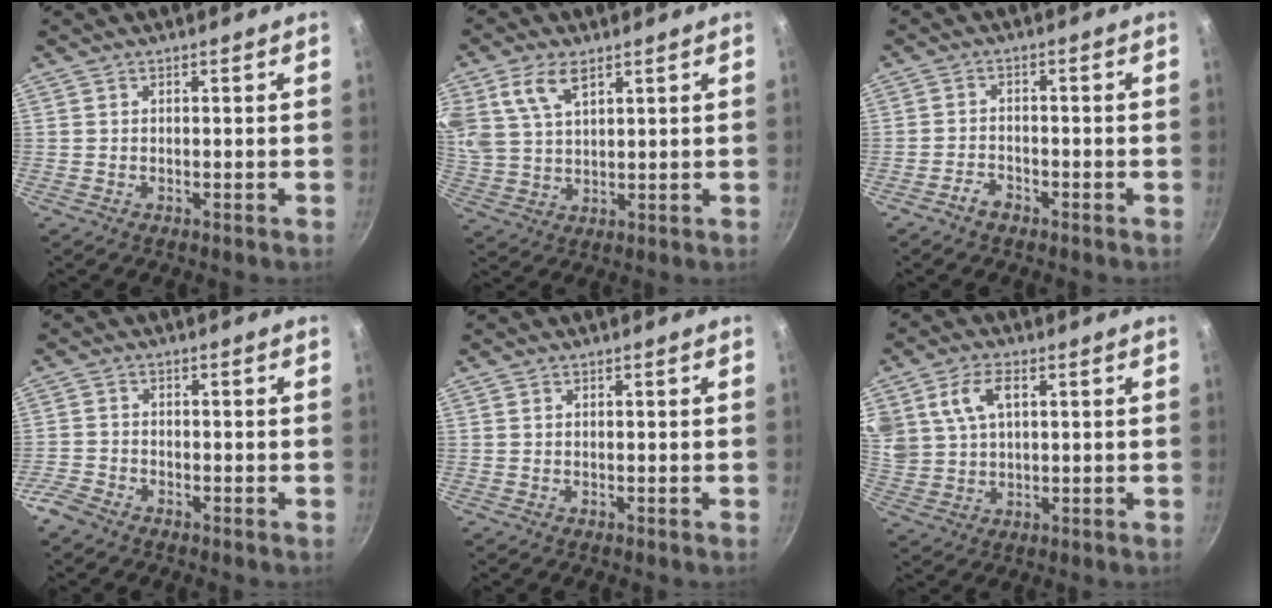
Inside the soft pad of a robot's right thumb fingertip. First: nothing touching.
{"total": 8.8, "force": [4.6, 4.7, 5.9], "torque": [-0.108, -0.014, 0.095]}
{"total": 2.8, "force": [-2.2, 1.4, 1.0], "torque": [-0.015, 0.025, -0.038]}
{"total": 3.9, "force": [-3.1, 1.9, 1.5], "torque": [-0.040, 0.018, -0.069]}
{"total": 0.0}
{"total": 10.8, "force": [3.9, 7.1, 7.1], "torque": [-0.136, 0.002, 0.078]}